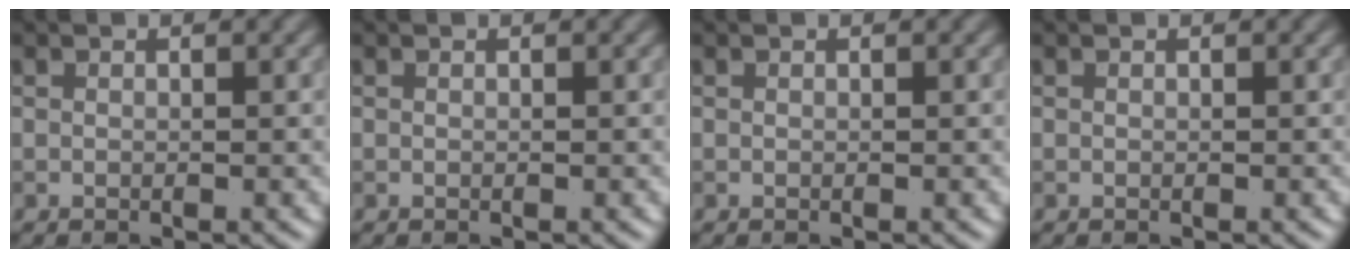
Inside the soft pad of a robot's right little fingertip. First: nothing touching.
{"total": 0.0}
{"total": 0.0}
{"total": 0.0}